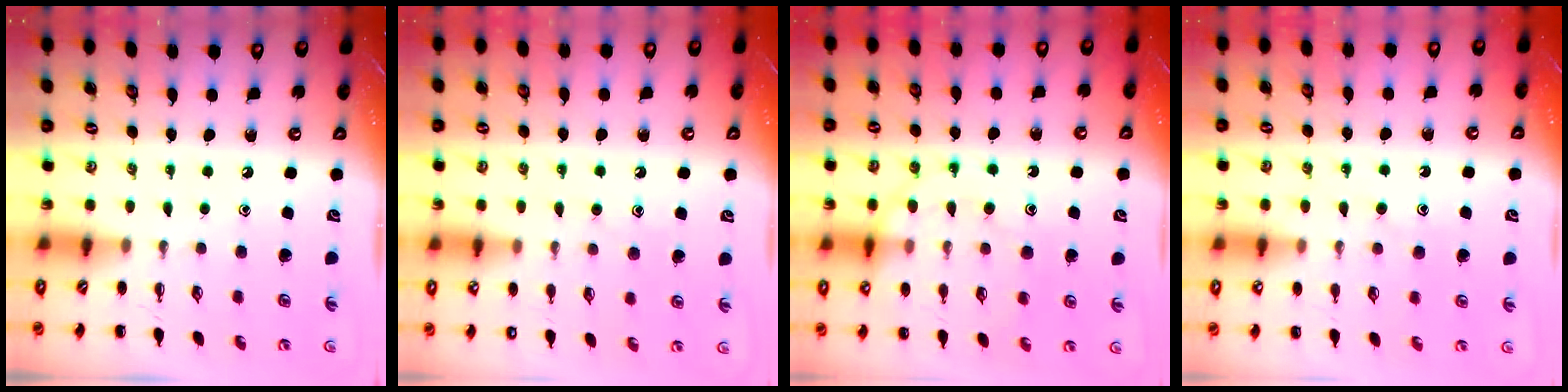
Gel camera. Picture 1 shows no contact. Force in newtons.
{"total": 9.4, "press": 9.3, "slide": 1.4}
{"total": 13.6, "press": 13.6, "slide": 1.1}
{"total": 11.3, "press": 11.3, "slide": 1.0}